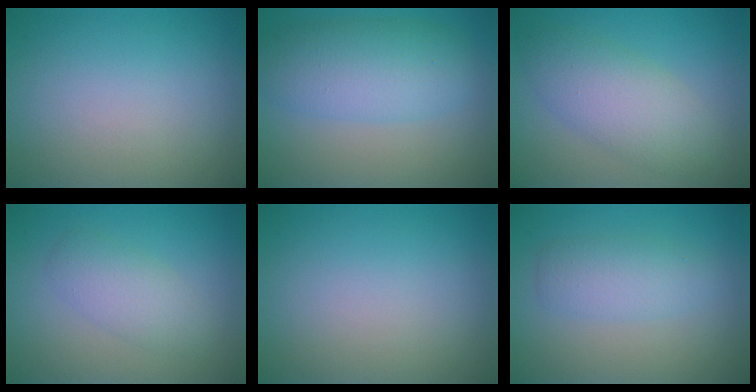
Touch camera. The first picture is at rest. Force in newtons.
{"total": 5.9, "press": 5.9, "slide": 0.2}
{"total": 5.1, "press": 5.1, "slide": 0.1}
{"total": 2.9, "press": 2.9, "slide": 0.0}
{"total": 0.0}
{"total": 2.9, "press": 2.9, "slide": 0.1}